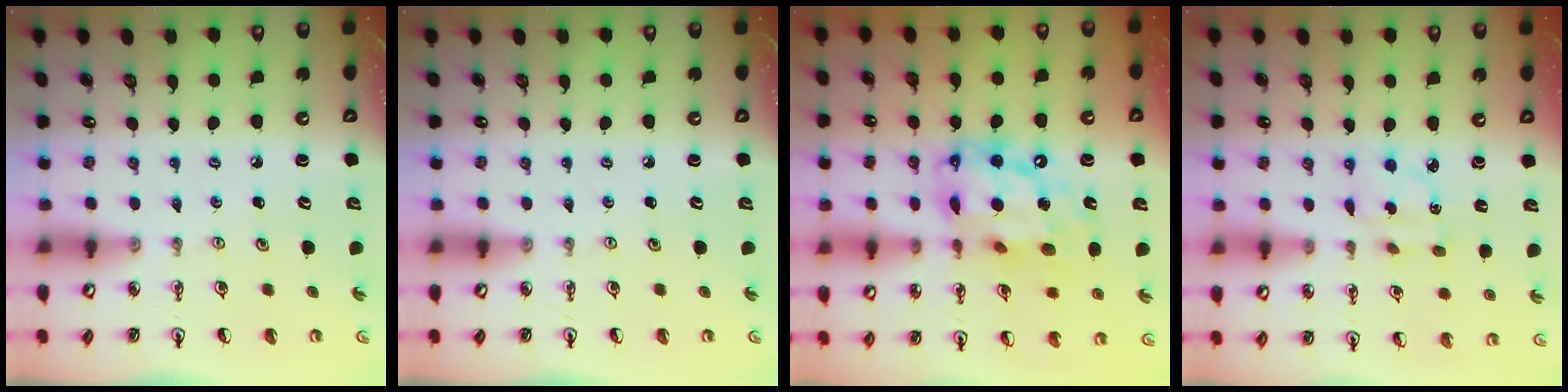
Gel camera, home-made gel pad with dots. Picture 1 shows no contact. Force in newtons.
{"total": 0.0}
{"total": 16.3, "press": 16.2, "slide": 1.2}
{"total": 2.7, "press": 2.7, "slide": 0.2}